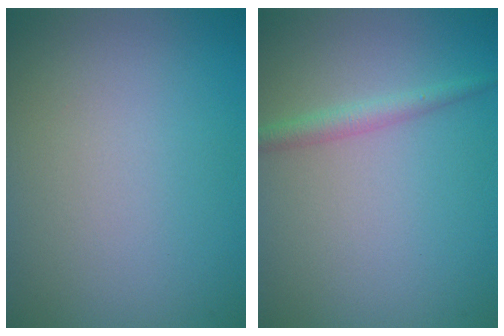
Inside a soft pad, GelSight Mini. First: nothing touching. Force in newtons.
{"total": 1.7, "press": 1.7, "slide": 0.0}